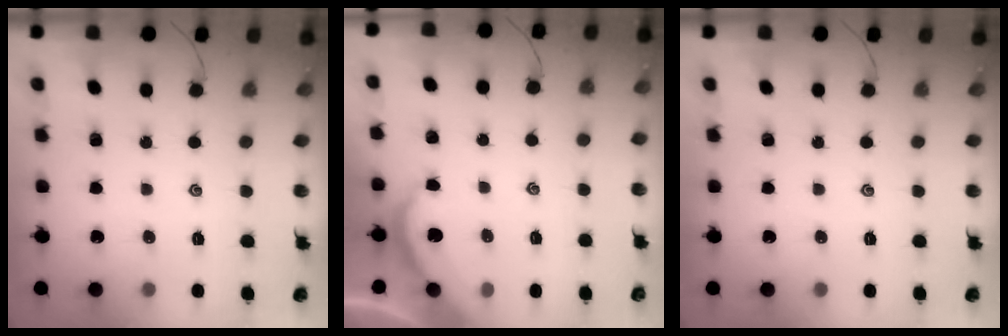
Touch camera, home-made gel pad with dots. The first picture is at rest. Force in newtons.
{"total": 2.6, "press": 2.6, "slide": 0.2}
{"total": 0.0}